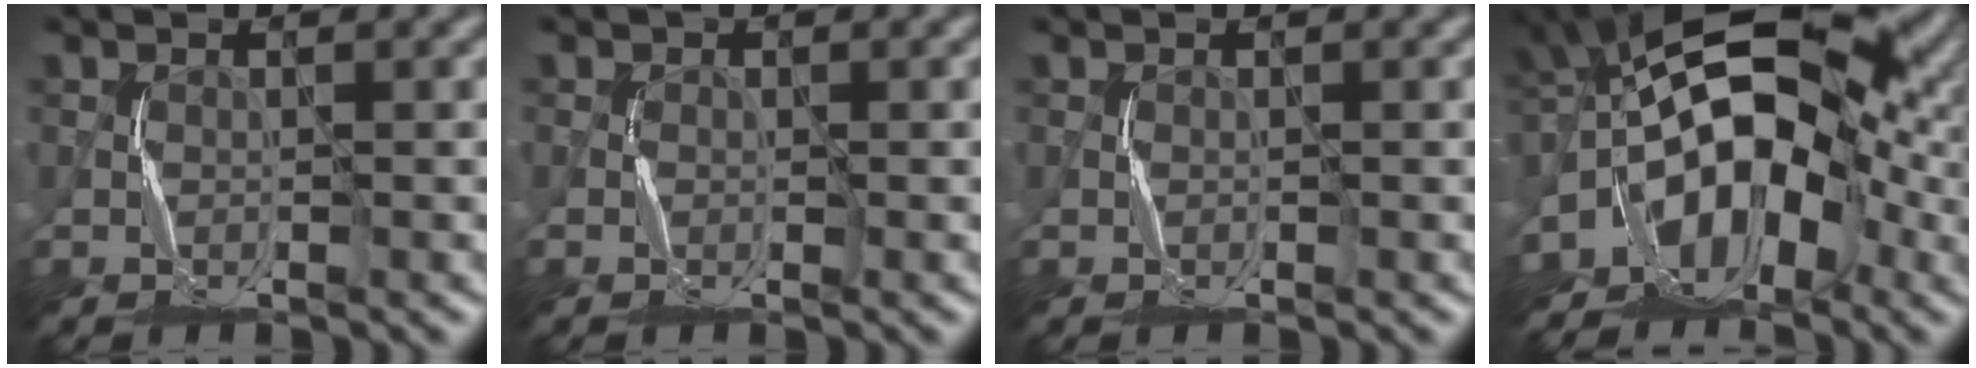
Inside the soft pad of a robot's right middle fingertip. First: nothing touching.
{"total": 0.7, "force": [0.0, 0.6, 0.2], "torque": [0.002, -0.001, -0.003]}
{"total": 0.0}
{"total": 13.1, "force": [-3.6, 8.0, 9.8], "torque": [-0.130, 0.014, -0.081]}